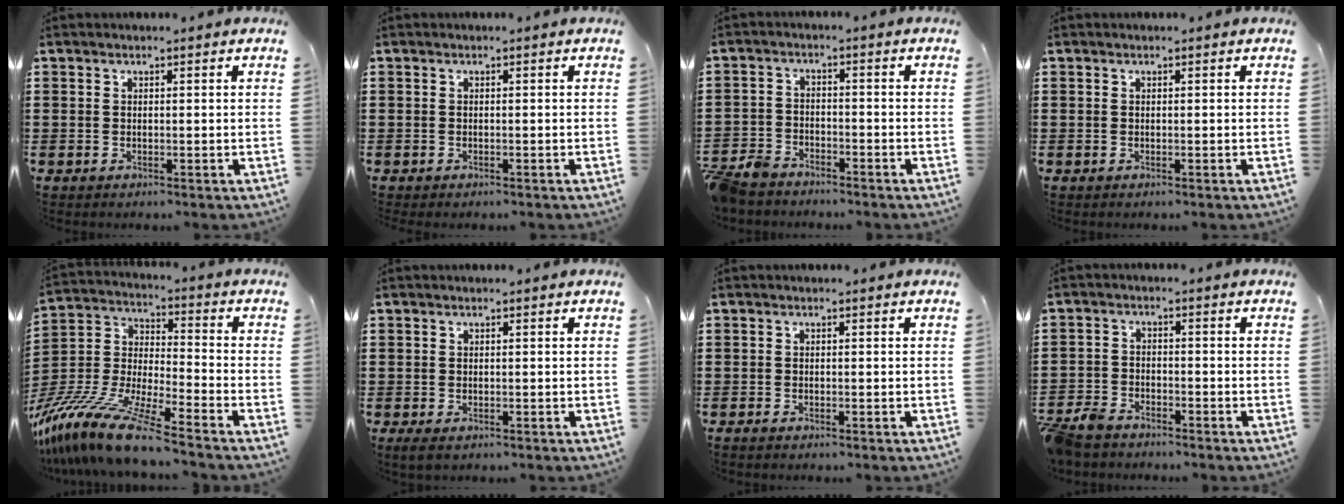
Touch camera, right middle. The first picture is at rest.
{"total": 0.0}
{"total": 4.4, "force": [-4.2, 1.2, 0.6], "torque": [-0.041, -0.006, -0.094]}
{"total": 0.0}
{"total": 13.8, "force": [-11.9, 0.7, 6.9], "torque": [-0.155, 0.009, -0.236]}
{"total": 0.7, "force": [-0.5, 0.3, 0.5], "torque": [-0.011, -0.002, -0.009]}
{"total": 0.7, "force": [-0.6, 0.1, 0.2], "torque": [-0.007, -0.004, -0.011]}
{"total": 4.2, "force": [-4.0, 1.1, 0.8], "torque": [-0.045, -0.005, -0.091]}